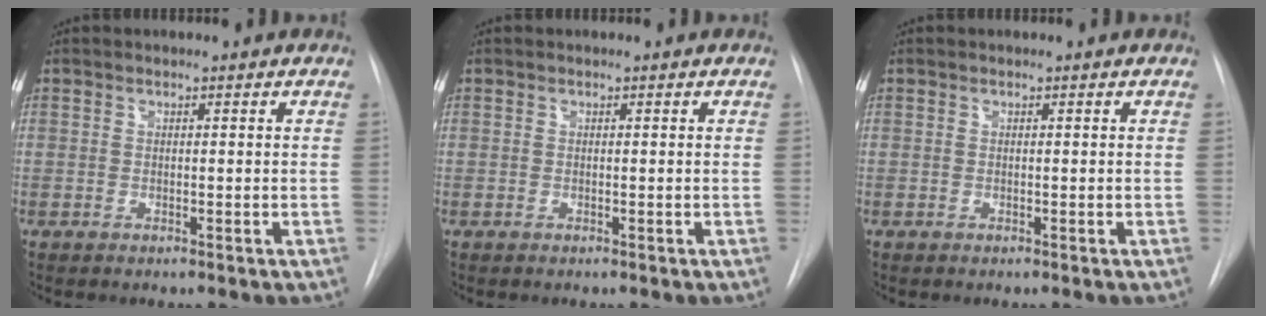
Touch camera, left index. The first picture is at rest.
{"total": 0.0}
{"total": 0.0}